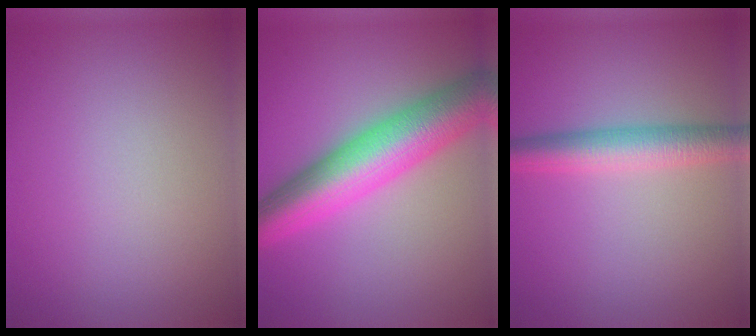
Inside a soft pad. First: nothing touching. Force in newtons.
{"total": 9.2, "press": 9.2, "slide": 0.3}
{"total": 4.3, "press": 4.3, "slide": 0.1}